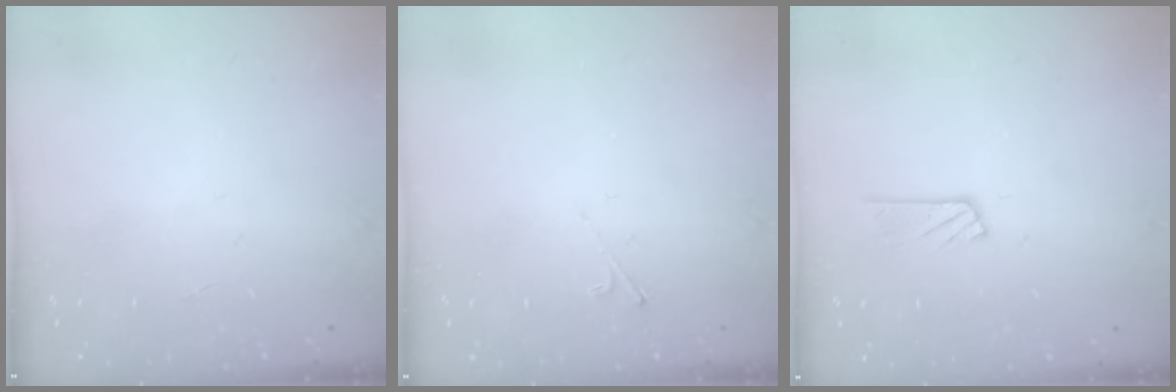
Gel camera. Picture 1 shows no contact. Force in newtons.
{"total": 1.9, "press": 1.9, "slide": 0.4}
{"total": 6.3, "press": 6.3, "slide": 0.3}